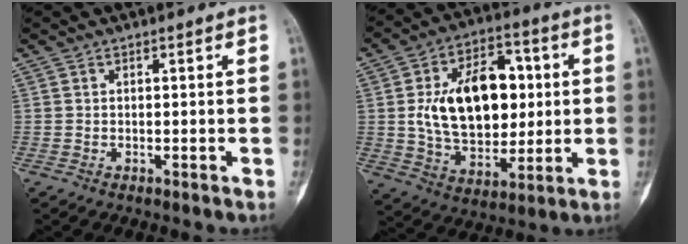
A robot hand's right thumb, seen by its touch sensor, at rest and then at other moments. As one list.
[{"total": 19.9, "force": [2.4, 12.7, 15.2], "torque": [-0.205, 0.005, 0.045]}]